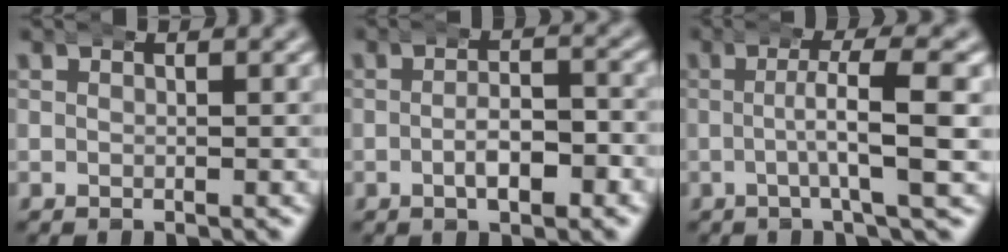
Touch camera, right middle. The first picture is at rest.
{"total": 3.7, "force": [-1.9, 1.4, 2.9], "torque": [-0.034, 0.000, -0.033]}
{"total": 3.7, "force": [-0.2, -0.3, 3.7], "torque": [-0.069, 0.002, -0.007]}